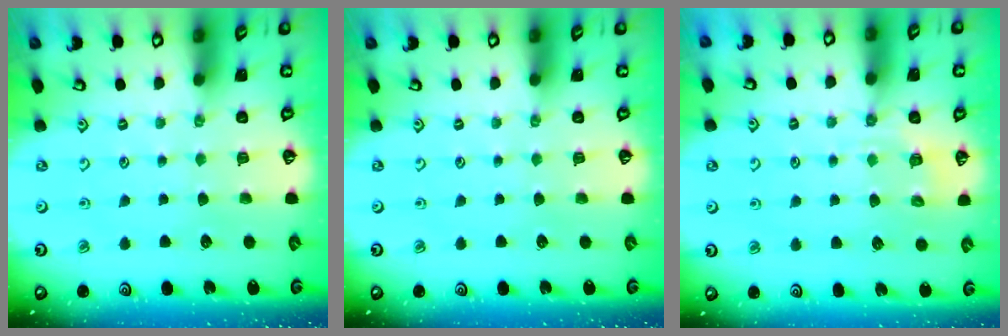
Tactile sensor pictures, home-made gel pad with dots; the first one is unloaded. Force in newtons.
{"total": 0.0}
{"total": 5.8, "press": 5.7, "slide": 1.2}